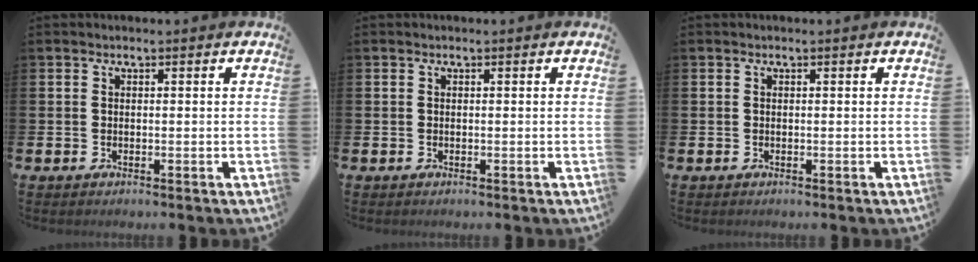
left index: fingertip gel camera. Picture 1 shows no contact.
{"total": 0.0}
{"total": 0.0}